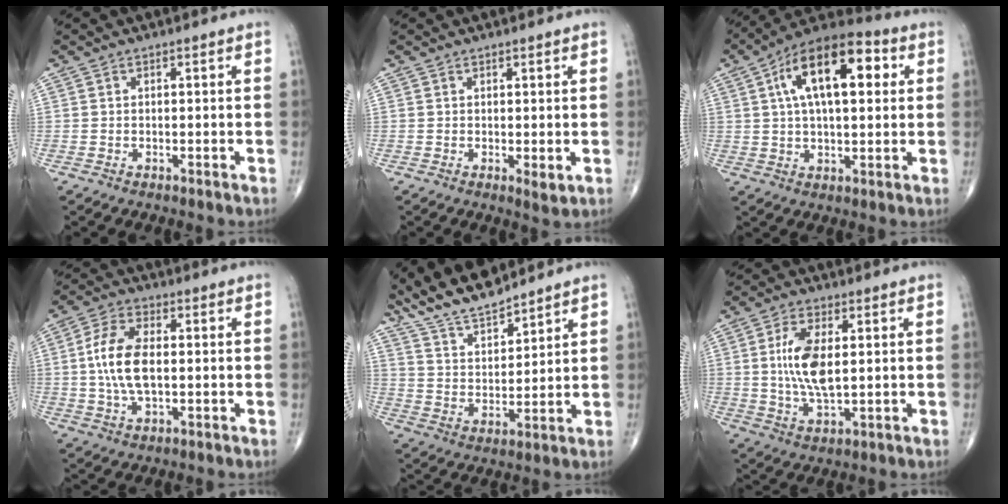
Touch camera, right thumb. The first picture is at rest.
{"total": 2.1, "force": [0.3, 0.6, 2.0], "torque": [-0.027, -0.008, 0.007]}
{"total": 17.8, "force": [4.8, 8.3, 15.0], "torque": [-0.225, 0.022, 0.069]}
{"total": 10.2, "force": [0.2, 5.2, 8.8], "torque": [-0.178, 0.007, 0.003]}
{"total": 10.6, "force": [9.8, 2.1, 3.6], "torque": [-0.055, -0.050, 0.190]}
{"total": 9.7, "force": [1.2, 4.2, 8.6], "torque": [-0.172, -0.010, 0.027]}